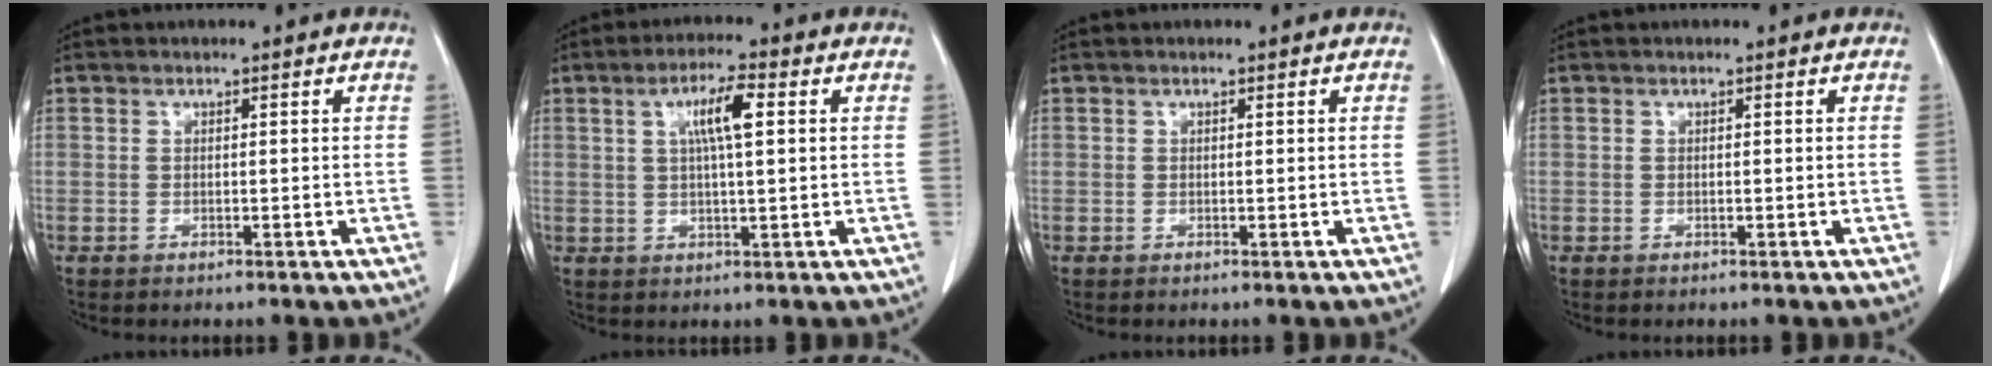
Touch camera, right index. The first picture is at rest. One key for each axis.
{"total": 6.4, "fx": 1.8, "fy": 1.1, "fz": 6.1, "tx": -0.111, "ty": 0.010, "tz": 0.034}
{"total": 0.0}
{"total": 0.0}